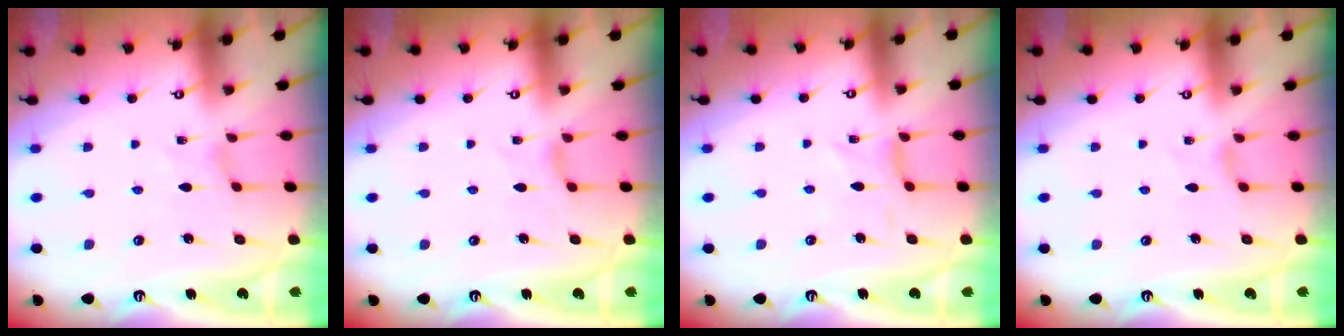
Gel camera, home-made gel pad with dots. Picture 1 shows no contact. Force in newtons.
{"total": 1.7, "press": 1.7, "slide": 0.3}
{"total": 0.0}
{"total": 1.2, "press": 1.2, "slide": 0.4}